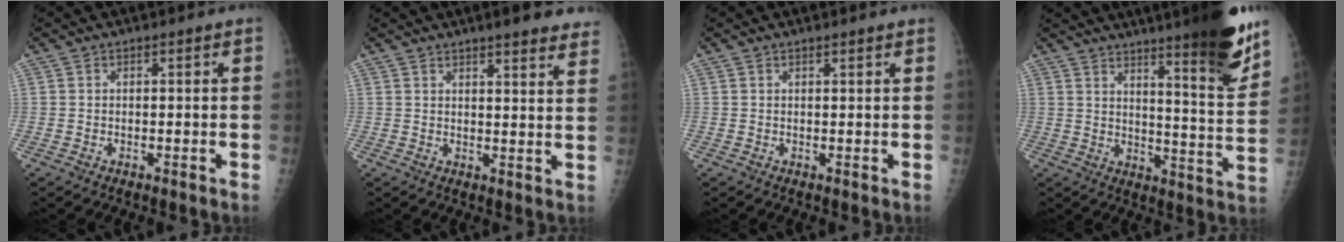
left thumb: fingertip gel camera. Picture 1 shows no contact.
{"total": 12.7, "force": [10.7, 1.6, 6.7], "torque": [-0.056, -0.040, 0.114]}
{"total": 1.6, "force": [1.4, 0.0, 0.8], "torque": [-0.005, -0.001, 0.021]}
{"total": 18.8, "force": [13.3, 1.7, 13.2], "torque": [-0.157, -0.079, 0.185]}